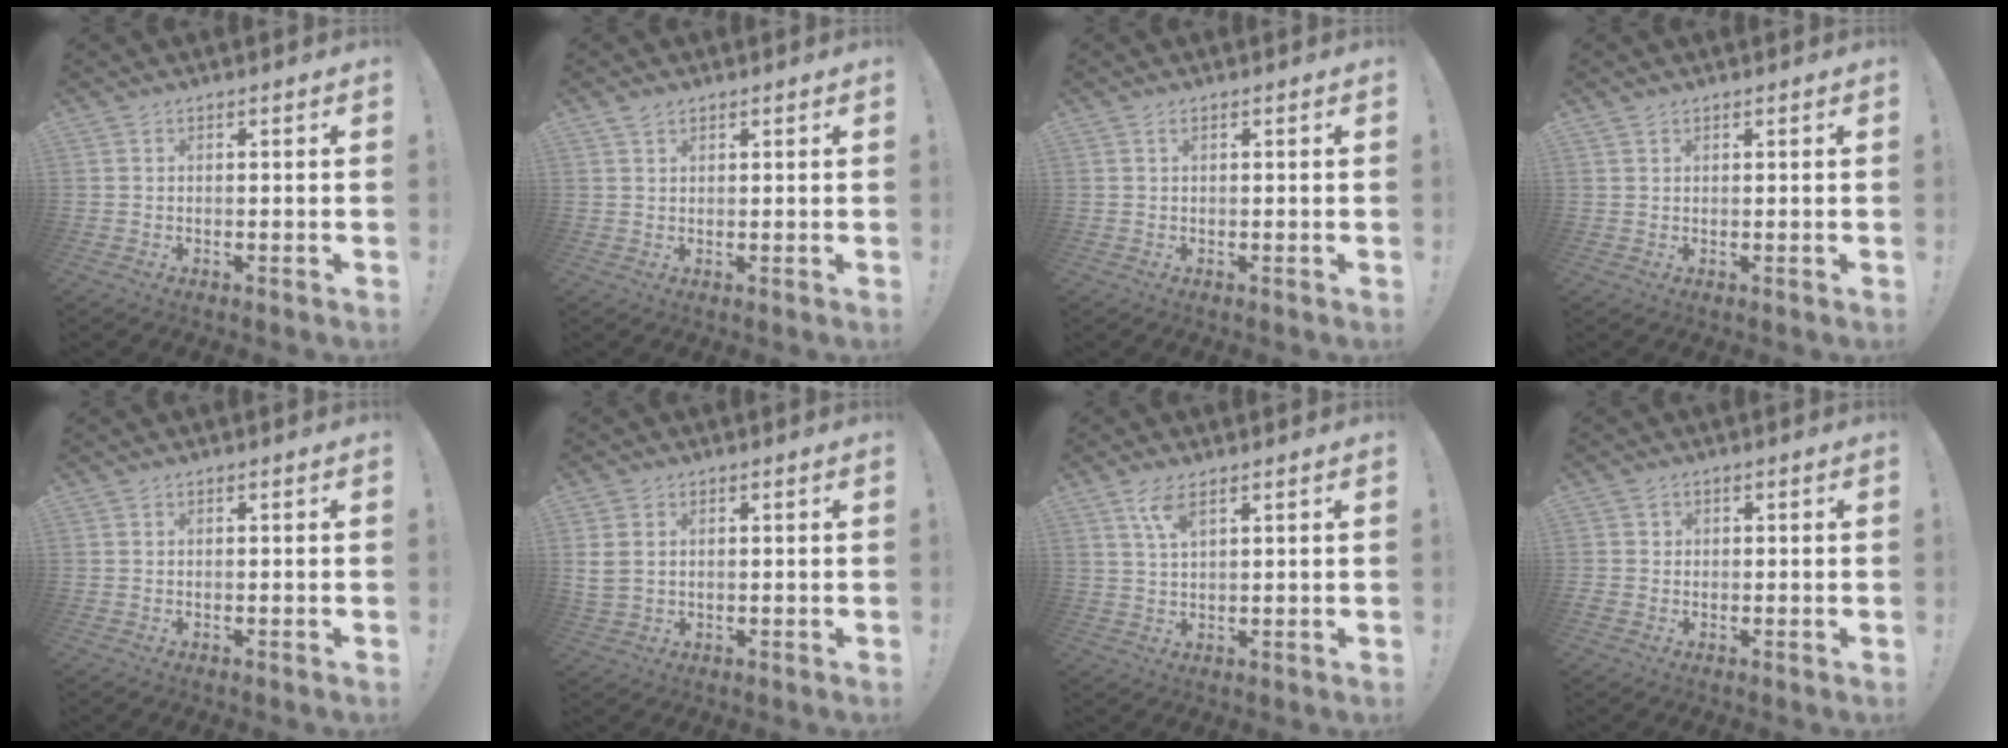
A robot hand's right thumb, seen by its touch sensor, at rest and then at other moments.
{"total": 1.8, "force": [1.5, 0.9, 0.7], "torque": [-0.014, -0.003, 0.027]}
{"total": 0.5, "force": [0.1, -0.1, 0.5], "torque": [-0.010, 0.001, 0.002]}
{"total": 1.0, "force": [0.8, 0.6, 0.2], "torque": [0.000, -0.001, 0.015]}
{"total": 0.0}
{"total": 3.8, "force": [1.8, 2.8, 1.7], "torque": [-0.024, -0.003, 0.036]}
{"total": 5.1, "force": [3.0, 1.4, 3.8], "torque": [-0.082, -0.003, 0.053]}
{"total": 1.5, "force": [-0.1, 1.3, 0.6], "torque": [-0.012, 0.002, -0.002]}